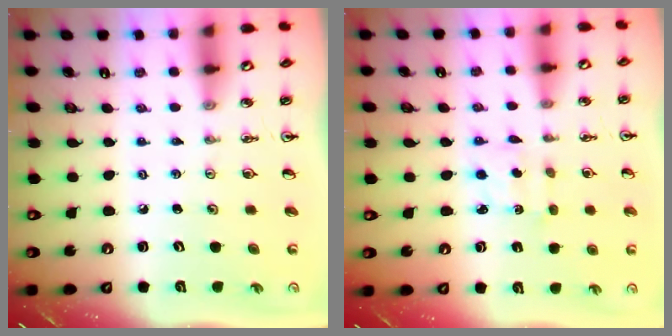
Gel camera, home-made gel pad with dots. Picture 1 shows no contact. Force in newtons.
{"total": 1.9, "press": 1.8, "slide": 0.6}